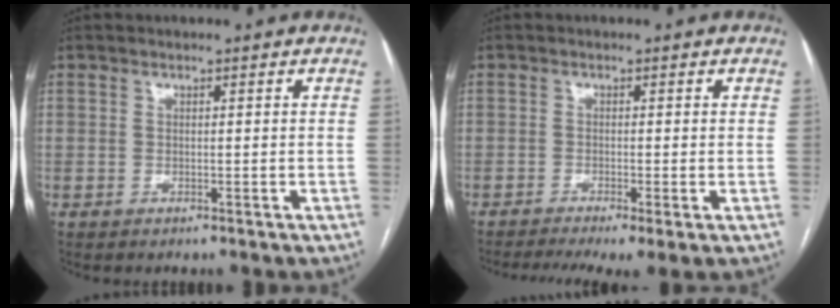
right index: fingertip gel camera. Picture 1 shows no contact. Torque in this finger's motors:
{"motor_torque": [1.02, -0.63, 0.08, 0.05]}